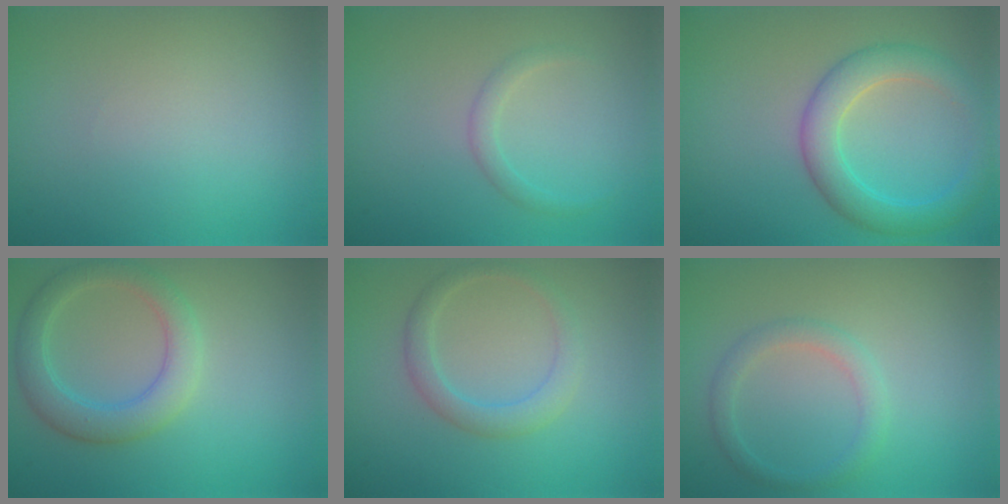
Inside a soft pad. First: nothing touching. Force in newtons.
{"total": 1.2, "press": 1.2, "slide": 0.0}
{"total": 4.7, "press": 4.7, "slide": 0.1}
{"total": 3.8, "press": 3.8, "slide": 0.2}
{"total": 2.5, "press": 2.5, "slide": 0.1}
{"total": 1.9, "press": 1.8, "slide": 0.1}